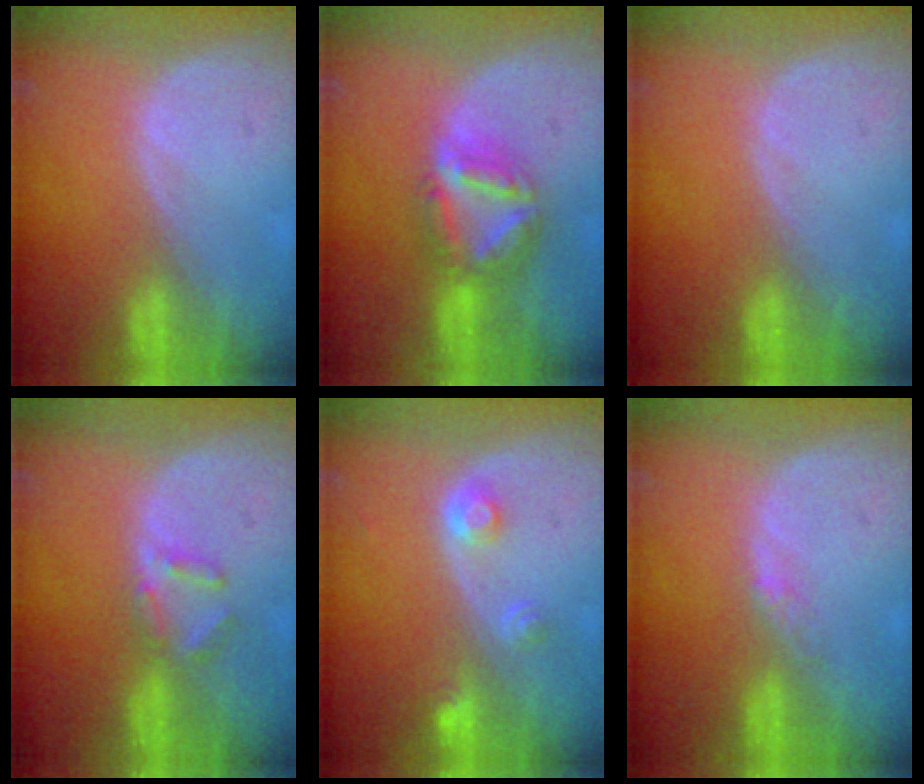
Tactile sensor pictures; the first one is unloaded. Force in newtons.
{"total": 7.9, "press": 6.7, "slide": 4.1}
{"total": 0.0}
{"total": 3.0, "press": 3.0, "slide": 0.4}
{"total": 3.0, "press": 2.8, "slide": 0.9}
{"total": 1.8, "press": 1.6, "slide": 1.0}